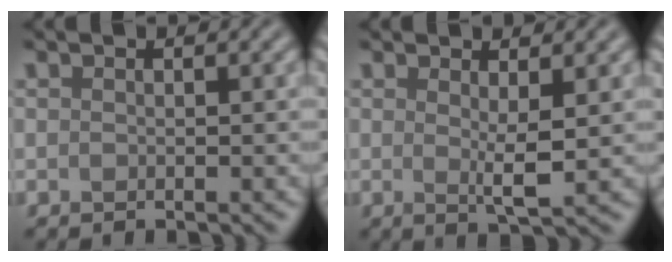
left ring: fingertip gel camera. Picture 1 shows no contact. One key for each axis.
{"total": 2.5, "fx": 0.6, "fy": 0.4, "fz": 2.4, "tx": -0.044, "ty": -0.013, "tz": 0.011}